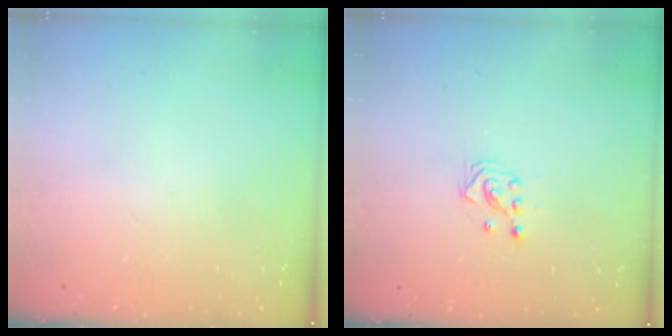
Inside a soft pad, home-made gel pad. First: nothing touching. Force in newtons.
{"total": 2.9, "press": 2.9, "slide": 0.3}